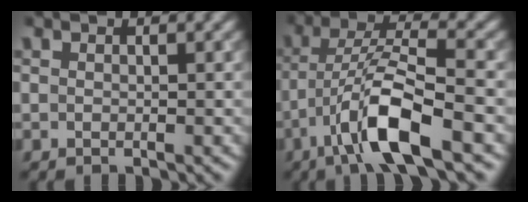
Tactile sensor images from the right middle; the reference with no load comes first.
{"total": 8.5, "force": [-4.4, 1.9, 7.1], "torque": [-0.133, 0.009, -0.085]}